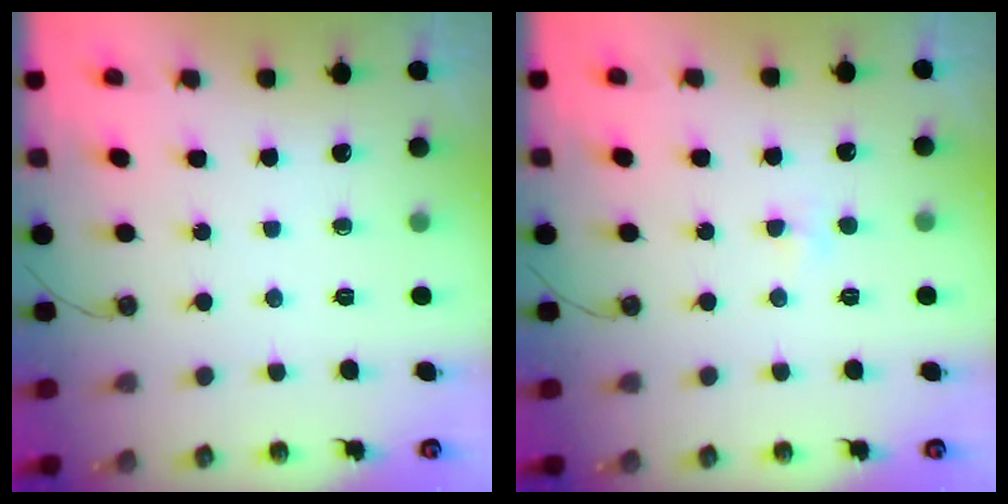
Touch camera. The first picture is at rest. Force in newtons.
{"total": 2.1, "press": 2.0, "slide": 0.3}